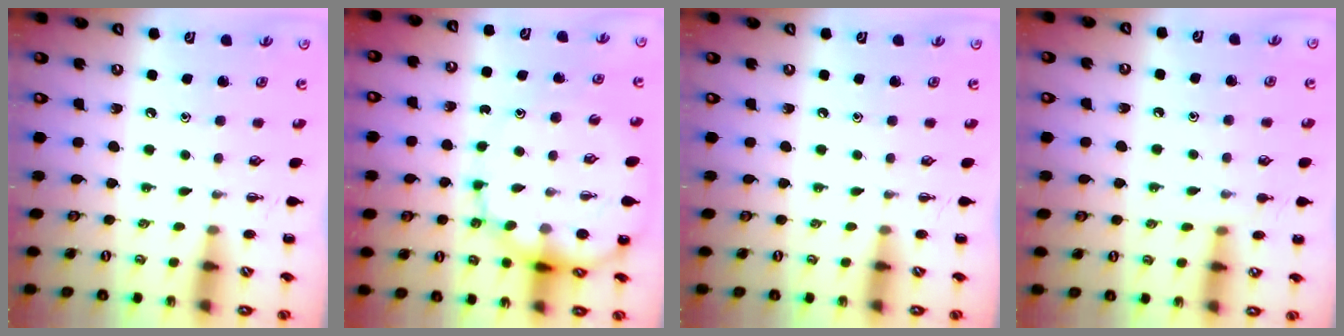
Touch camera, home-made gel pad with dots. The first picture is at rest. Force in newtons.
{"total": 12.5, "press": 12.2, "slide": 2.8}
{"total": 0.0}
{"total": 4.9, "press": 4.8, "slide": 1.2}